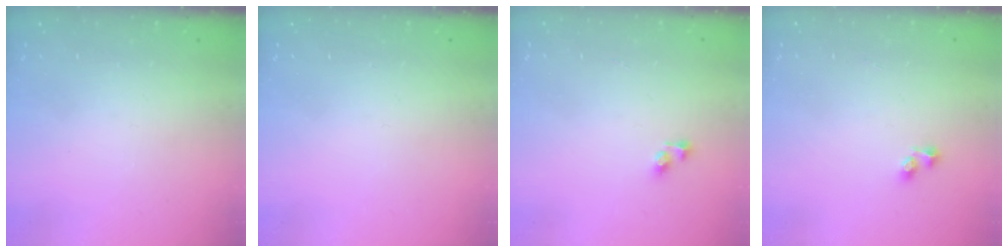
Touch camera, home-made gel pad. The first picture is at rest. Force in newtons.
{"total": 0.0}
{"total": 3.8, "press": 3.8, "slide": 0.2}
{"total": 3.0, "press": 2.7, "slide": 1.3}